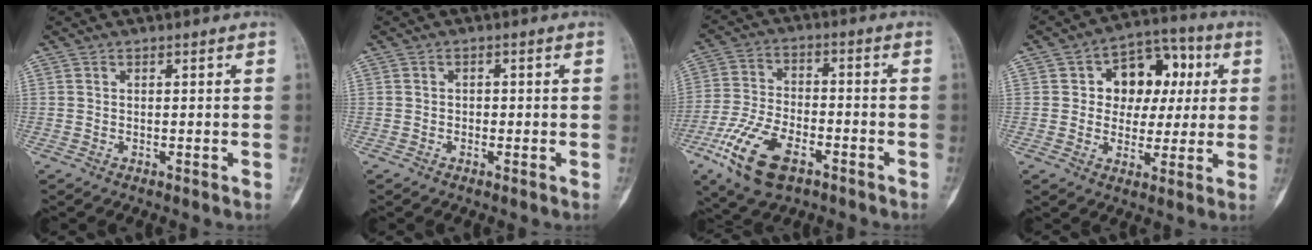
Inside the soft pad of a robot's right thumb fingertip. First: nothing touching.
{"total": 0.9, "force": [-0.3, 0.9, 0.2], "torque": [0.008, 0.002, -0.009]}
{"total": 13.8, "force": [-7.1, 6.8, 9.7], "torque": [-0.191, 0.016, -0.133]}
{"total": 13.1, "force": [2.6, 9.8, 8.4], "torque": [-0.059, 0.017, 0.033]}